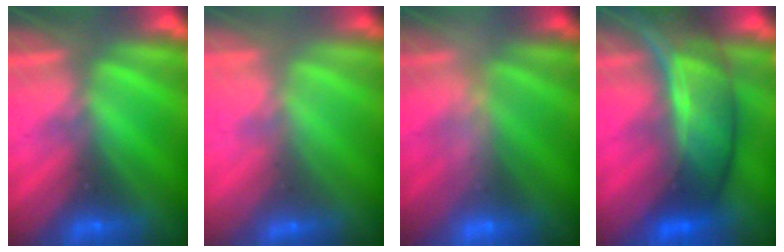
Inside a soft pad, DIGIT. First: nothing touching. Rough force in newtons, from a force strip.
{"total": 2.1}
{"total": 2.4}
{"total": 9.9}